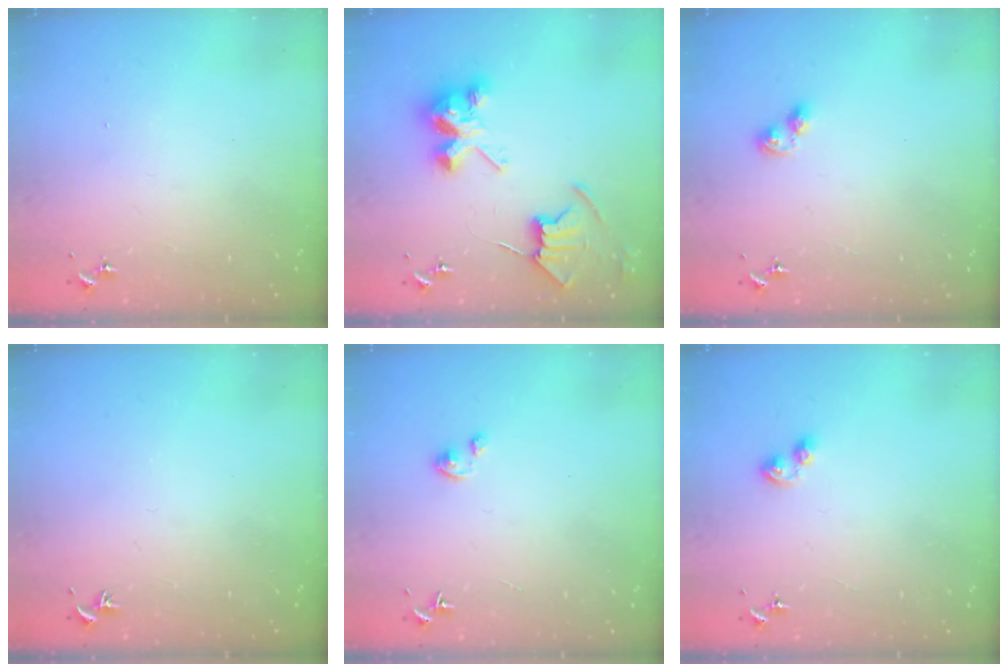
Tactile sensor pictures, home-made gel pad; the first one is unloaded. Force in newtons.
{"total": 9.7, "press": 9.7, "slide": 0.6}
{"total": 3.6, "press": 3.6, "slide": 0.5}
{"total": 0.0}
{"total": 2.6, "press": 2.6, "slide": 0.2}
{"total": 4.5, "press": 4.4, "slide": 0.4}